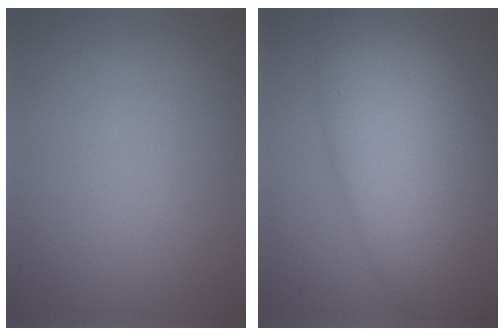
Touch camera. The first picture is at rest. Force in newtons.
{"total": 13.0, "press": 12.9, "slide": 0.5}